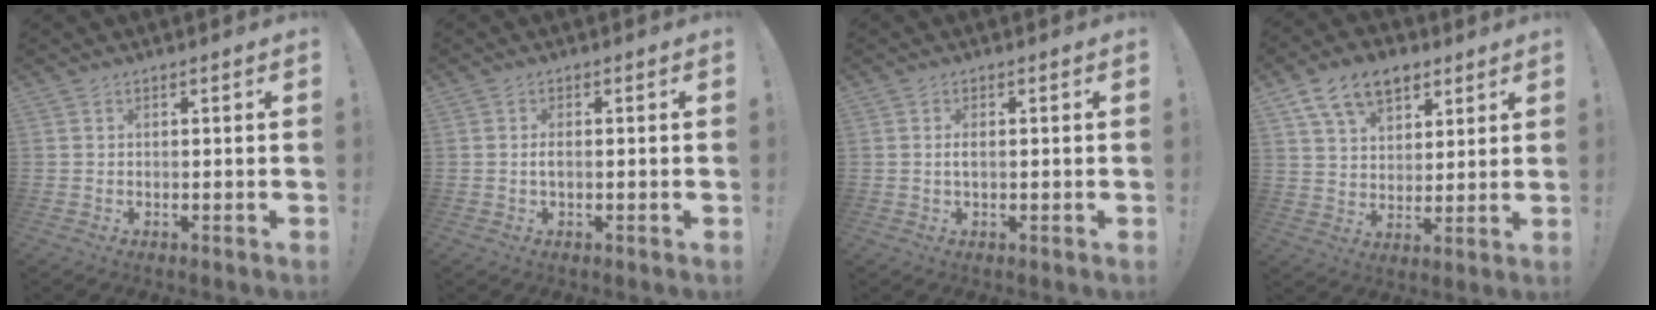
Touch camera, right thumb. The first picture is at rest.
{"total": 1.7, "force": [-0.4, 0.6, 1.5], "torque": [-0.034, 0.005, -0.006]}
{"total": 1.9, "force": [-0.1, 0.6, 1.8], "torque": [-0.032, 0.001, -0.004]}
{"total": 12.9, "force": [7.3, 8.2, 6.8], "torque": [-0.106, -0.029, 0.140]}